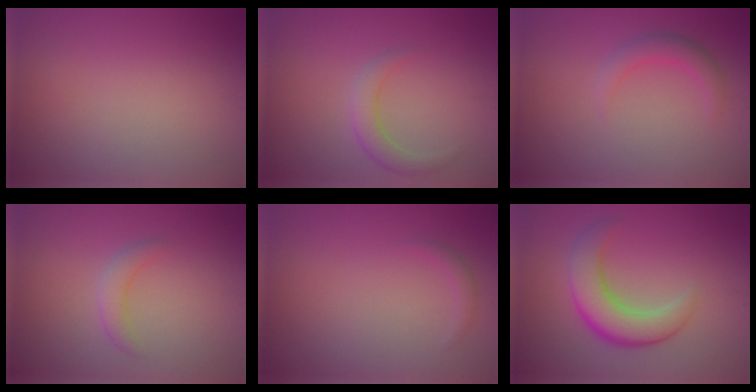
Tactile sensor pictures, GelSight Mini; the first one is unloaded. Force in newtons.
{"total": 2.2, "press": 2.2, "slide": 0.2}
{"total": 2.0, "press": 2.0, "slide": 0.1}
{"total": 1.7, "press": 1.7, "slide": 0.0}
{"total": 0.8, "press": 0.8, "slide": 0.0}
{"total": 5.6, "press": 5.5, "slide": 0.4}